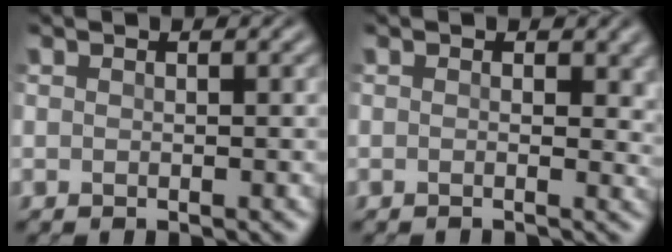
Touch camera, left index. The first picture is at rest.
{"total": 2.1, "force": [0.2, 0.9, 1.9], "torque": [-0.014, 0.000, -0.001]}